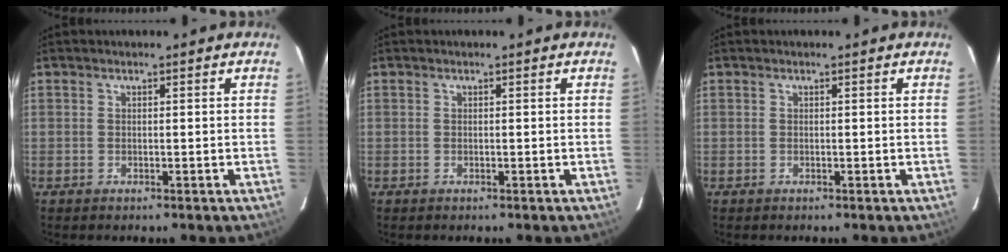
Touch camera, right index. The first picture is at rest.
{"total": 0.0}
{"total": 0.0}